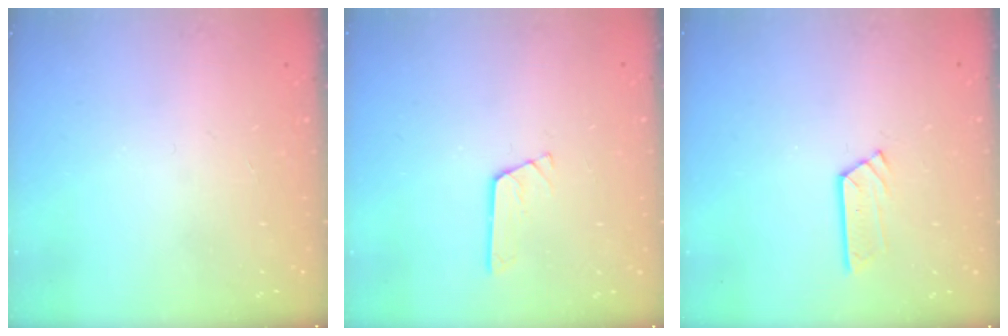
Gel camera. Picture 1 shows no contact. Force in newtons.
{"total": 2.6, "press": 2.6, "slide": 0.3}
{"total": 3.8, "press": 3.8, "slide": 0.2}